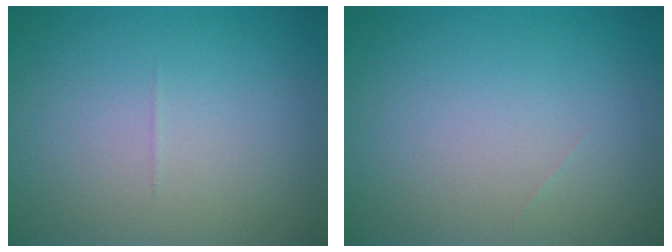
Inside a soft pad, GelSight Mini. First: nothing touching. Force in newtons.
{"total": 0.0}